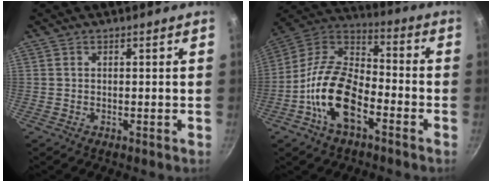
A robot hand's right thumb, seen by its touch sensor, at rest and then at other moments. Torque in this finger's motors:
{"motor_torque": [0.06, 0.63, 1.43, -0.45, 0.46]}